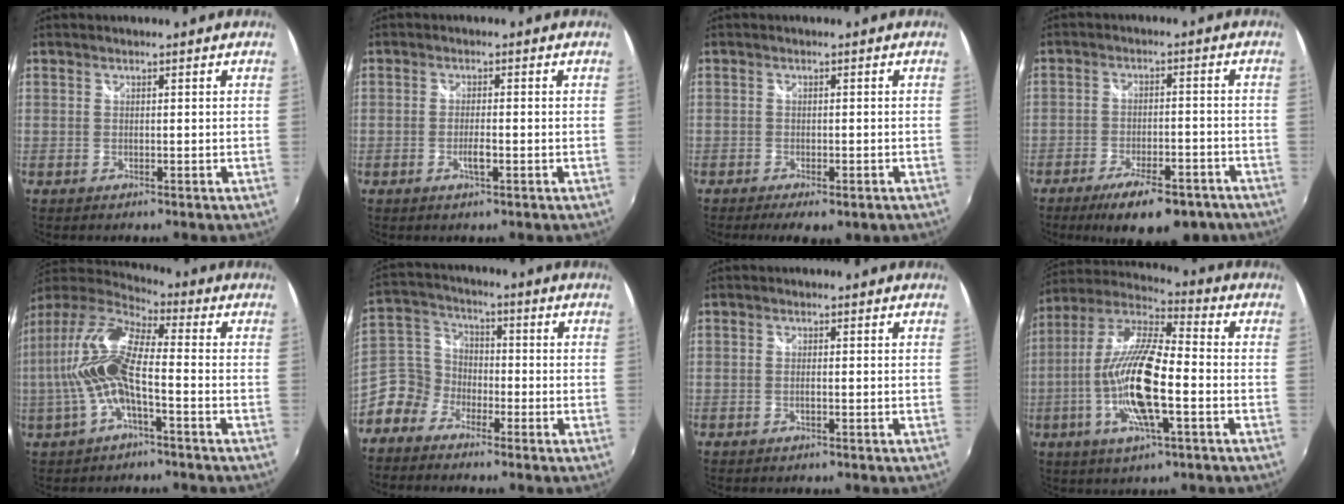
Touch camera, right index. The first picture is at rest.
{"total": 2.6, "force": [-1.0, 0.5, 2.3], "torque": [-0.046, -0.002, -0.019]}
{"total": 5.4, "force": [-3.7, 1.9, 3.5], "torque": [-0.078, -0.022, -0.057]}
{"total": 14.6, "force": [-10.7, 4.9, 8.7], "torque": [-0.159, -0.021, -0.151]}
{"total": 14.7, "force": [-1.9, 4.1, 14.0], "torque": [-0.275, 0.004, -0.037]}
{"total": 8.3, "force": [-5.3, 6.1, 1.5], "torque": [-0.042, 0.033, -0.125]}
{"total": 1.2, "force": [-0.3, 0.1, 1.1], "torque": [-0.022, 0.000, -0.008]}
{"total": 17.8, "force": [-4.5, 4.4, 16.6], "torque": [-0.326, -0.011, -0.093]}